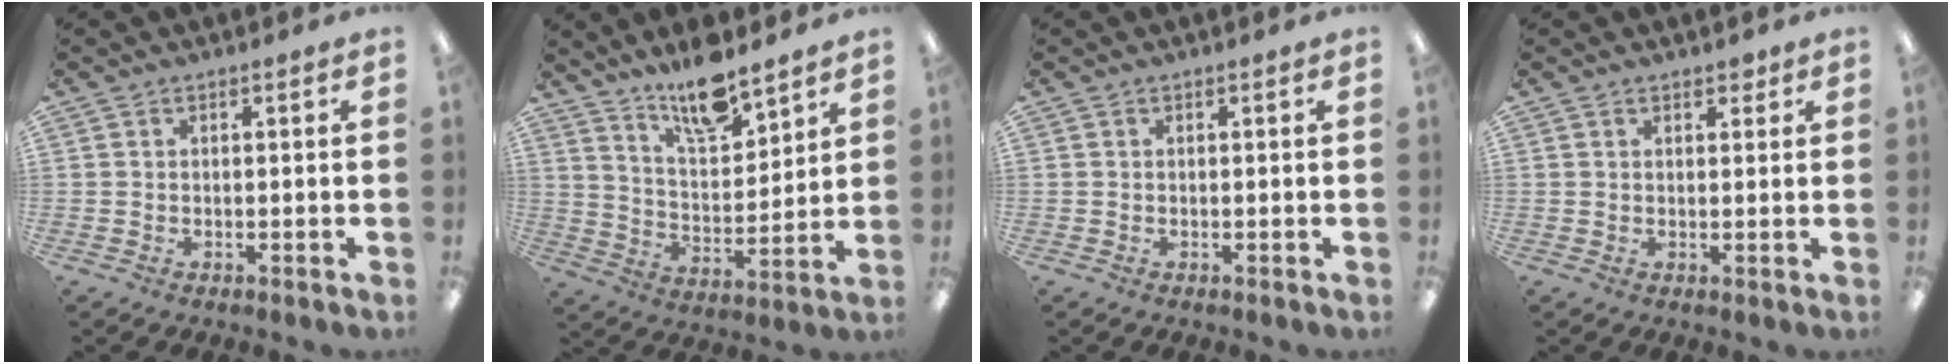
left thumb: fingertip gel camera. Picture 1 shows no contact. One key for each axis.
{"total": 12.8, "fx": 10.9, "fy": 3.8, "fz": 5.4, "tx": -0.088, "ty": -0.074, "tz": 0.196}
{"total": 0.0}
{"total": 2.3, "fx": 1.7, "fy": 1.2, "fz": 0.9, "tx": -0.003, "ty": -0.005, "tz": 0.027}